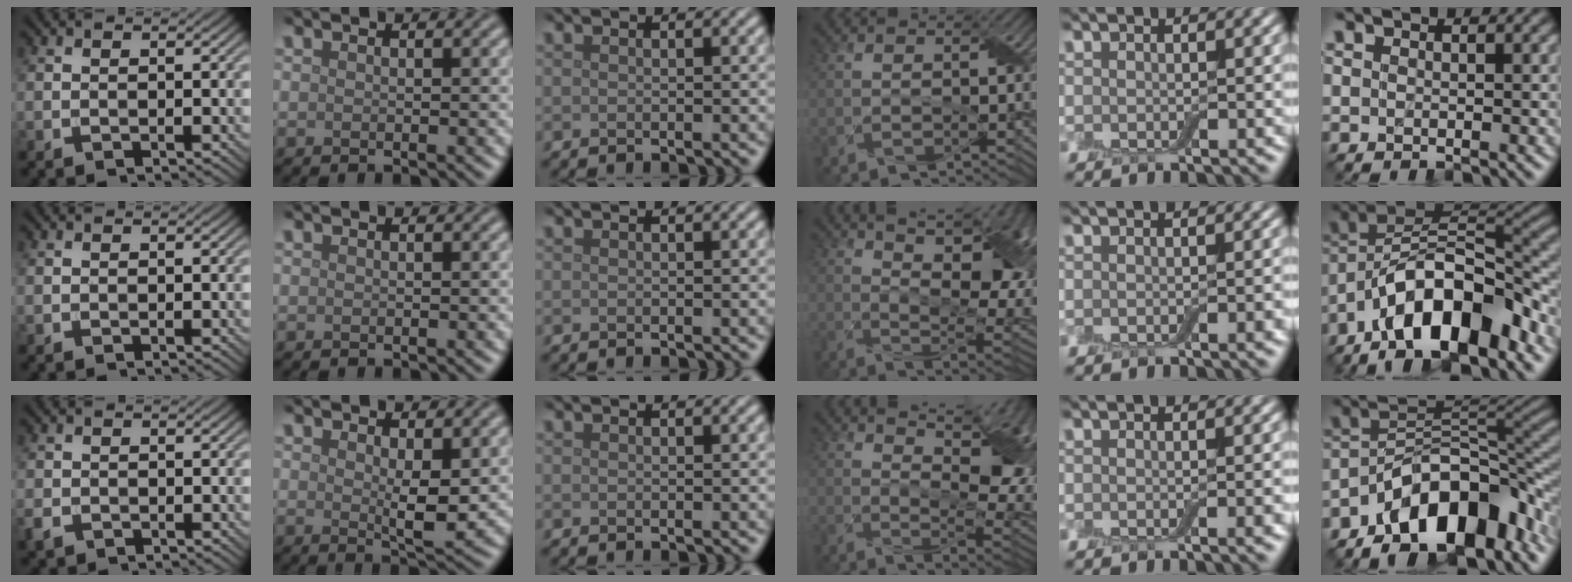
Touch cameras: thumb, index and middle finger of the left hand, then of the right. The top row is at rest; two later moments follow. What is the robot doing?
{"motion": "wrap", "object": "adhesive wrap"}